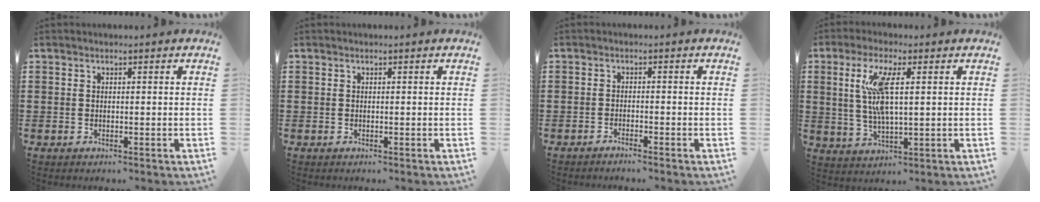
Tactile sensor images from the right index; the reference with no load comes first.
{"total": 0.0}
{"total": 1.3, "force": [-1.3, -0.1, 0.2], "torque": [-0.005, 0.002, -0.025]}
{"total": 8.2, "force": [1.9, 2.2, 7.6], "torque": [-0.174, -0.001, 0.023]}